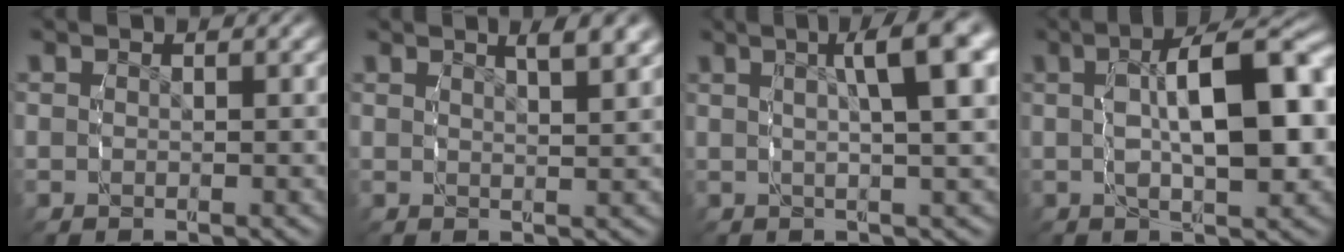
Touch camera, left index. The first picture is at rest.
{"total": 2.2, "force": [1.7, -0.1, 1.4], "torque": [-0.023, -0.003, 0.030]}
{"total": 6.0, "force": [2.2, 1.4, 5.4], "torque": [-0.072, 0.018, 0.029]}
{"total": 8.9, "force": [0.4, 3.4, 8.2], "torque": [-0.132, 0.012, 0.009]}